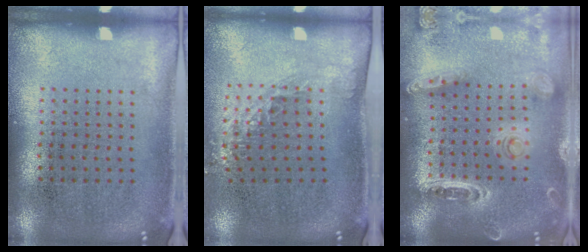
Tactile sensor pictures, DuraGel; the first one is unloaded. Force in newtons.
{"total": 1.4, "press": 1.0, "slide": 1.0}
{"total": 1.4, "press": 1.4, "slide": 0.0}